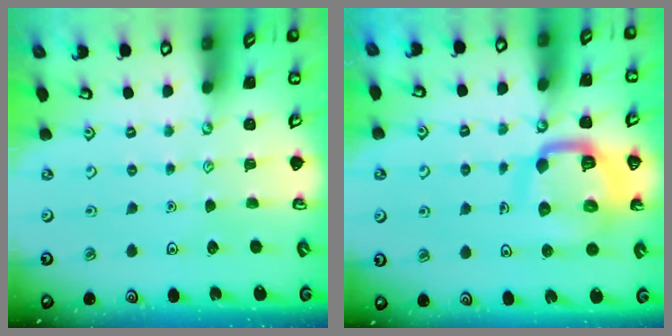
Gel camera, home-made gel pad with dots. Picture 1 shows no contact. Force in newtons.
{"total": 13.2, "press": 13.1, "slide": 1.6}